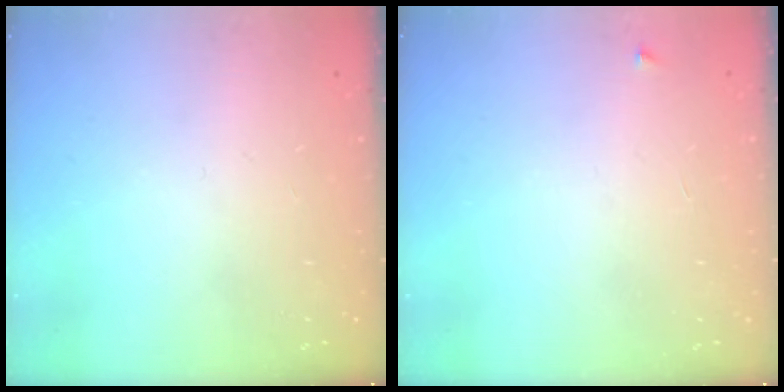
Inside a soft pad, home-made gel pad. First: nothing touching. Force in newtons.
{"total": 2.3, "press": 2.3, "slide": 0.3}